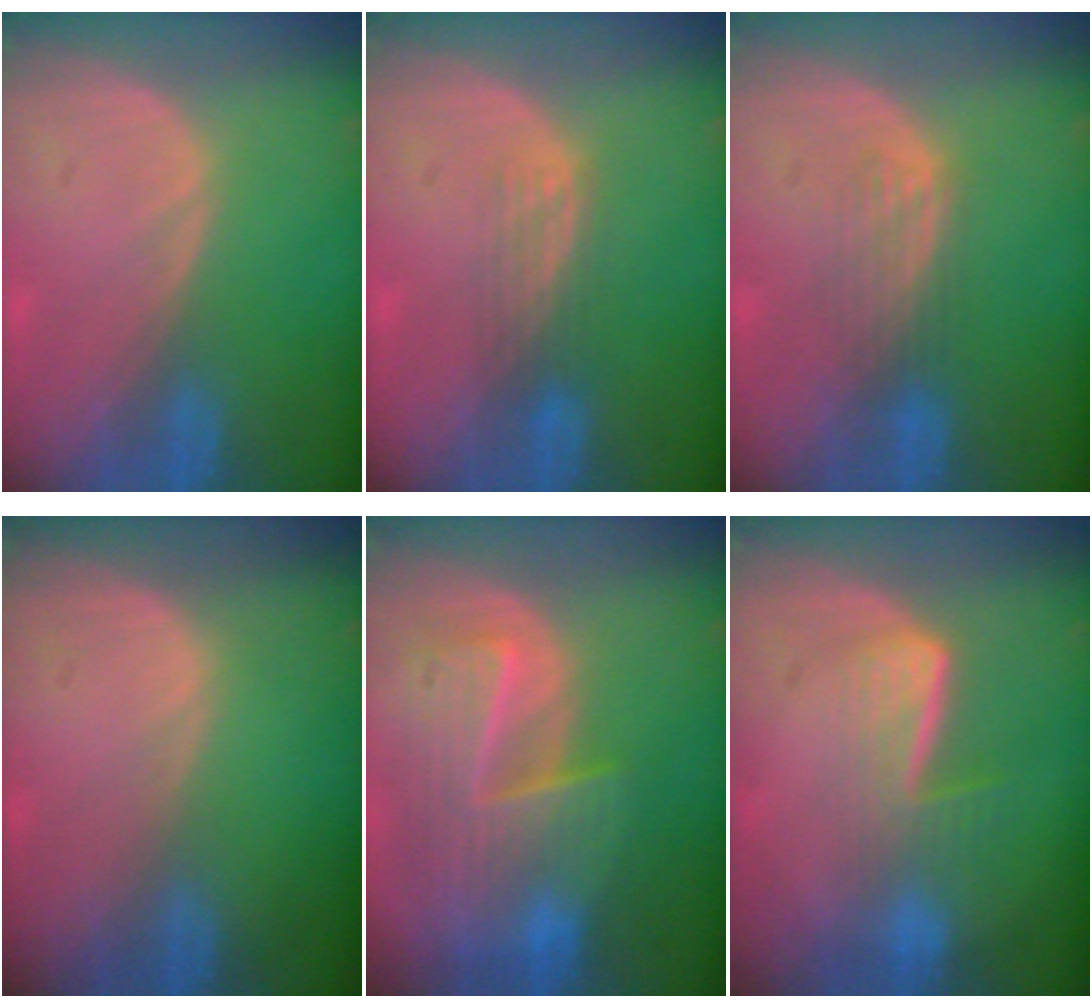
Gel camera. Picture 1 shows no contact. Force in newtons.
{"total": 3.0, "press": 2.7, "slide": 1.3}
{"total": 3.4, "press": 3.1, "slide": 1.5}
{"total": 0.0}
{"total": 10.0, "press": 8.7, "slide": 5.1}
{"total": 6.7, "press": 5.7, "slide": 3.6}